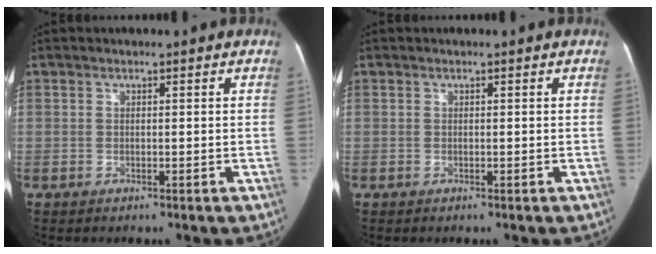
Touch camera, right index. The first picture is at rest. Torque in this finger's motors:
{"motor_torque": [-0.09, -0.05, 0.01, 0.00]}